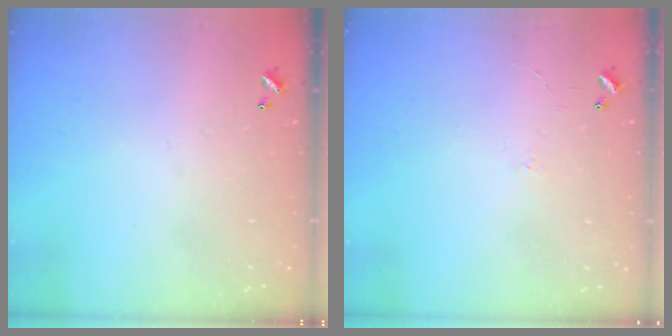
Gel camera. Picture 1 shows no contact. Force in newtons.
{"total": 1.8, "press": 1.7, "slide": 0.4}